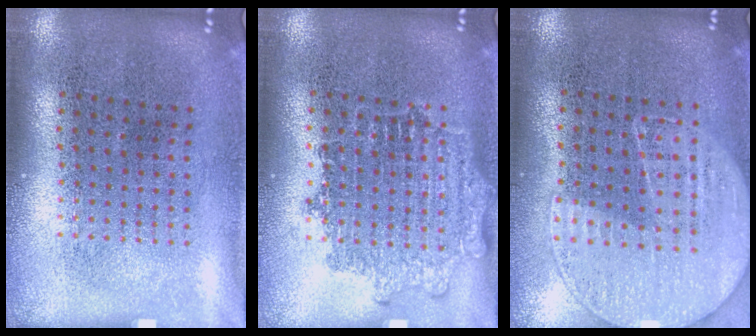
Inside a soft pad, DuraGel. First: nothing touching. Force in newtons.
{"total": 1.1, "press": 1.1, "slide": 0.1}
{"total": 1.1, "press": 1.0, "slide": 0.6}